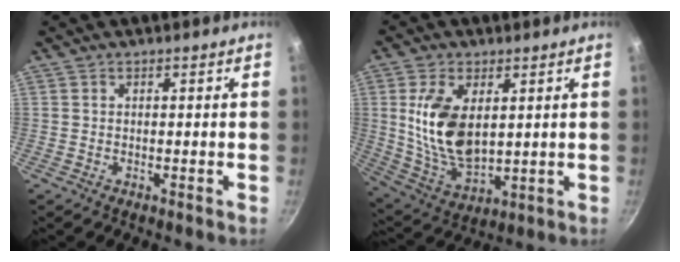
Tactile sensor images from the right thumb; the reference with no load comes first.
{"total": 14.4, "force": [2.7, 8.0, 11.7], "torque": [-0.213, -0.020, 0.067]}